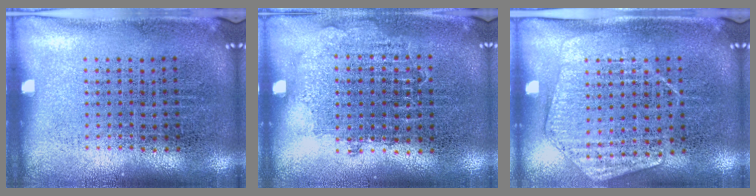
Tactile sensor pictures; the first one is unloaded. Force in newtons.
{"total": 0.8, "press": 0.8, "slide": 0.3}
{"total": 1.4, "press": 1.4, "slide": 0.2}